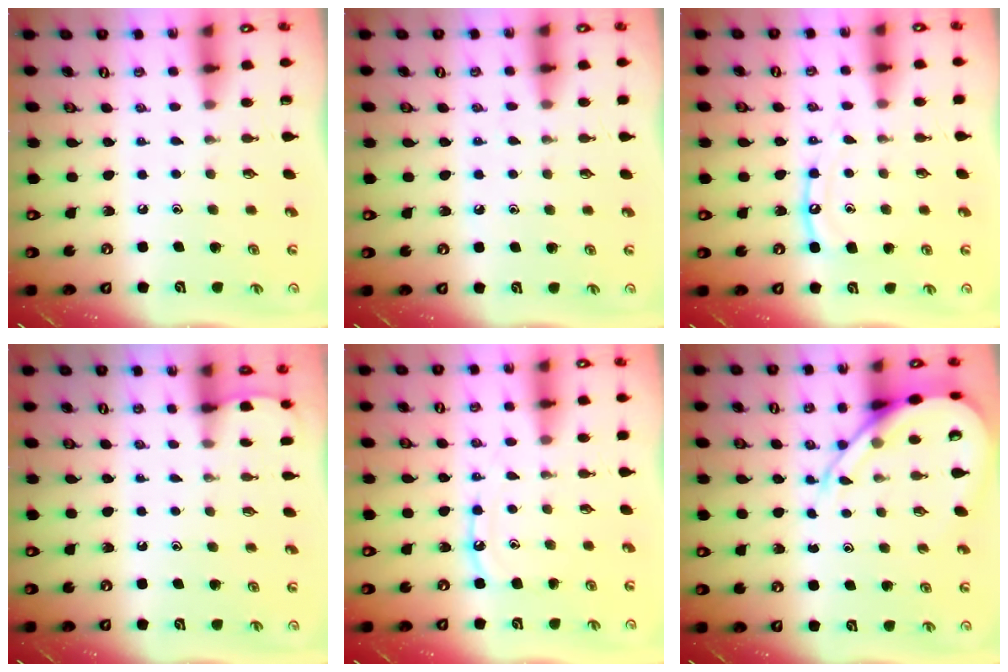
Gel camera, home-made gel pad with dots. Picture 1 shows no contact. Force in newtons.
{"total": 5.9, "press": 5.9, "slide": 0.7}
{"total": 9.6, "press": 9.6, "slide": 0.8}
{"total": 0.9, "press": 0.9, "slide": 0.1}
{"total": 8.8, "press": 8.8, "slide": 0.5}
{"total": 11.0, "press": 10.9, "slide": 1.0}